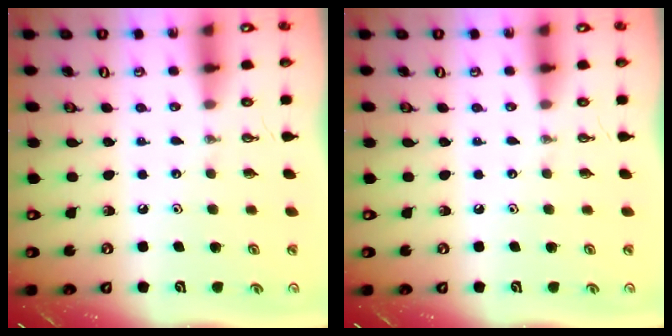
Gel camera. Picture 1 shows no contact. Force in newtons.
{"total": 0.0}